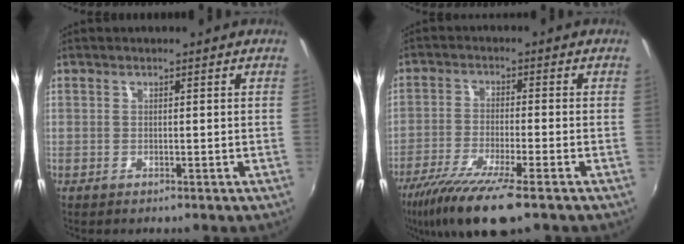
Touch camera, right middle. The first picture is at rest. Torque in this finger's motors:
{"motor_torque": [1.22, -0.91, 0.33, 0.16]}